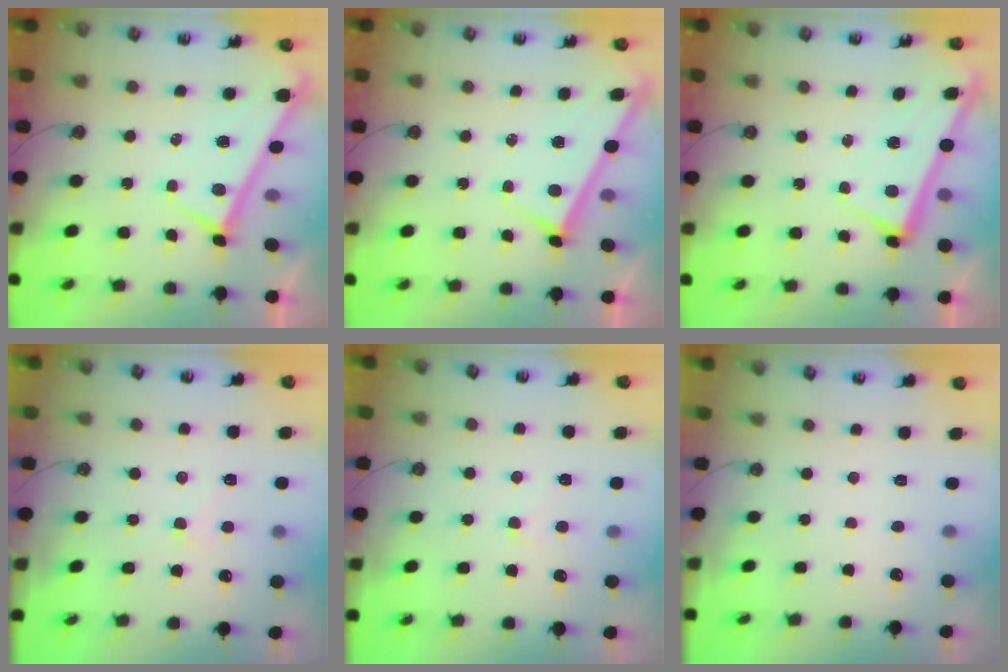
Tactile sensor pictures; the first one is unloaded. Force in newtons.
{"total": 2.9, "press": 2.9, "slide": 0.3}
{"total": 2.9, "press": 2.9, "slide": 0.4}
{"total": 0.9, "press": 0.5, "slide": 0.8}
{"total": 1.2, "press": 1.1, "slide": 0.6}
{"total": 0.0}